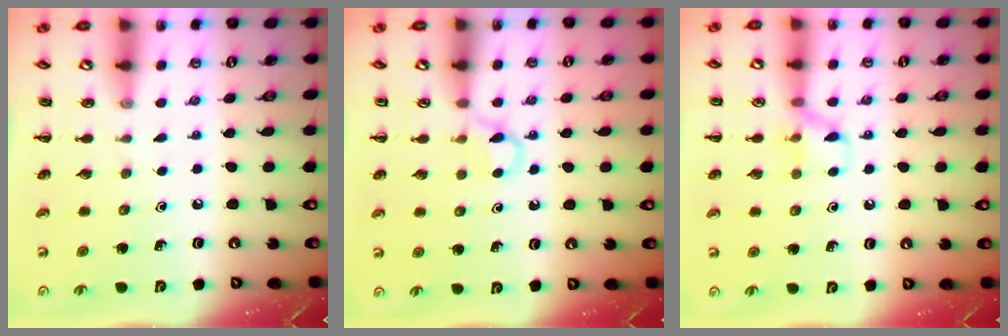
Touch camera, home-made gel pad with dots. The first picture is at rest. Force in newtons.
{"total": 3.6, "press": 3.4, "slide": 1.0}
{"total": 7.3, "press": 7.2, "slide": 0.3}